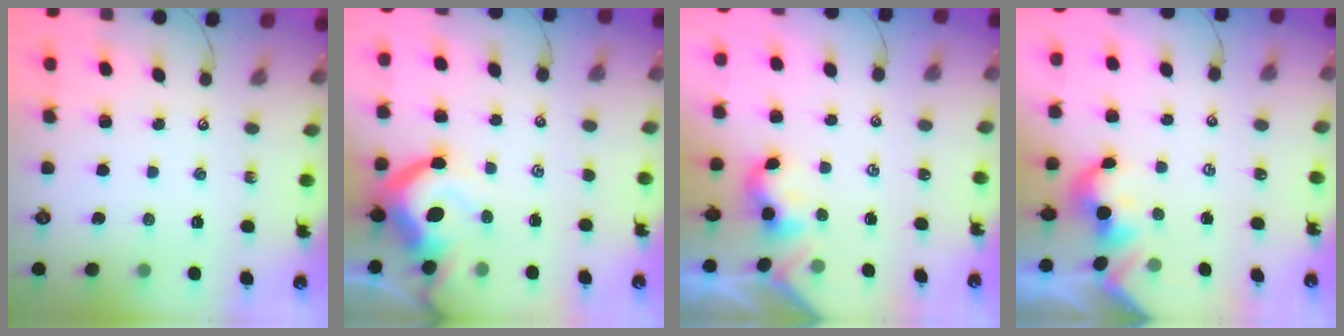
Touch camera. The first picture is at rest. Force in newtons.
{"total": 11.3, "press": 11.2, "slide": 1.9}
{"total": 2.0, "press": 2.0, "slide": 0.2}
{"total": 2.2, "press": 2.2, "slide": 0.4}